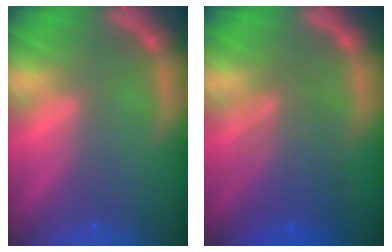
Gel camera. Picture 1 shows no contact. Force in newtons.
{"total": 5.6}